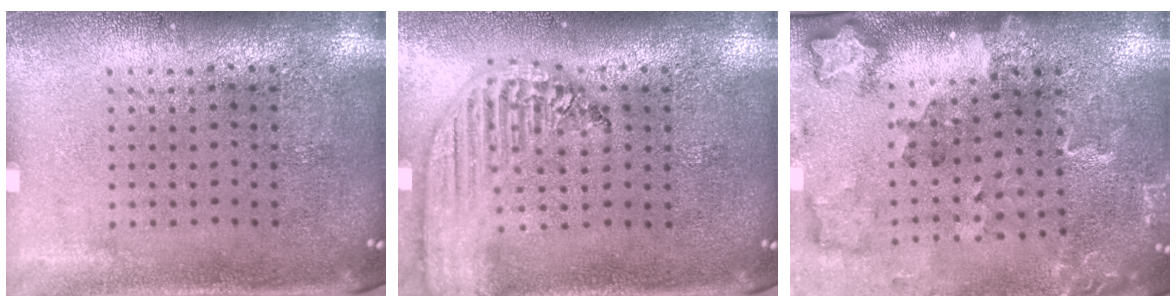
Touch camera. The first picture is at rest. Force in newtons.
{"total": 2.2, "press": 1.9, "slide": 1.1}
{"total": 1.8, "press": 1.8, "slide": 0.2}